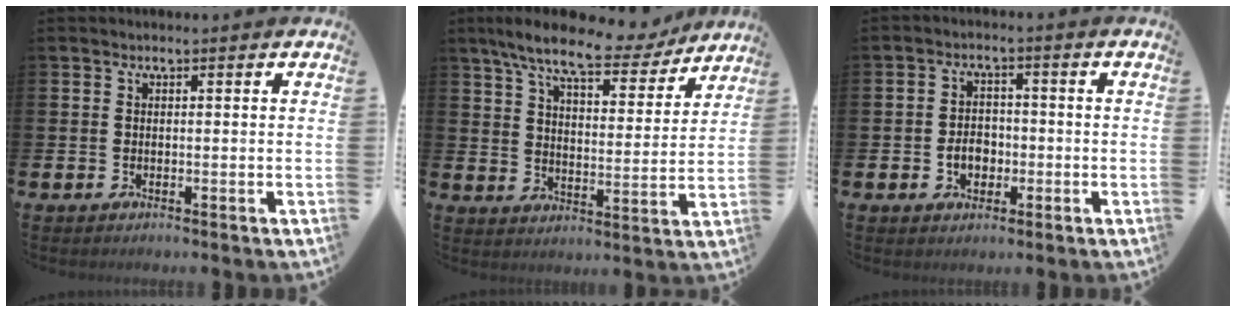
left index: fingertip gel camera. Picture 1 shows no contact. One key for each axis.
{"total": 9.7, "fx": 8.4, "fy": 2.2, "fz": 4.5, "tx": -0.107, "ty": -0.043, "tz": 0.144}
{"total": 3.5, "fx": -1.0, "fy": 2.7, "fz": 2.0, "tx": -0.024, "ty": -0.003, "tz": -0.027}